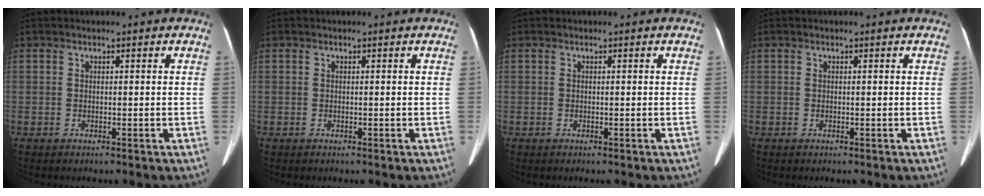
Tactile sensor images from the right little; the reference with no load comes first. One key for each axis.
{"total": 0.0}
{"total": 0.0}
{"total": 0.0}